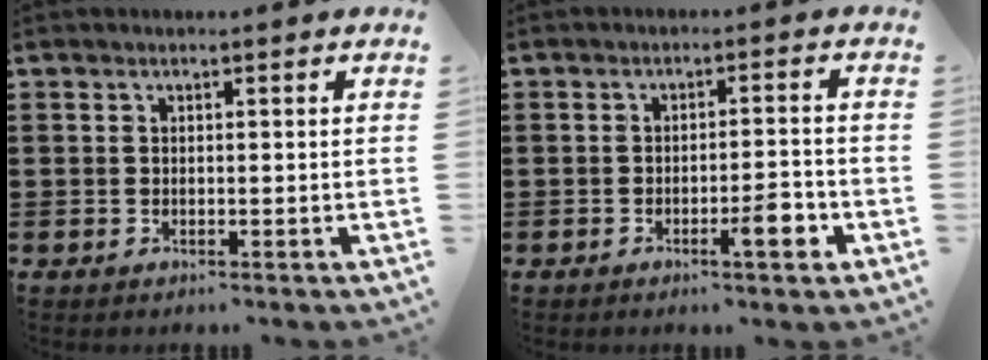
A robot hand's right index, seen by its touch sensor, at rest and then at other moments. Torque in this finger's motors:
{"motor_torque": [0.77, -0.58, 0.11, 0.10]}